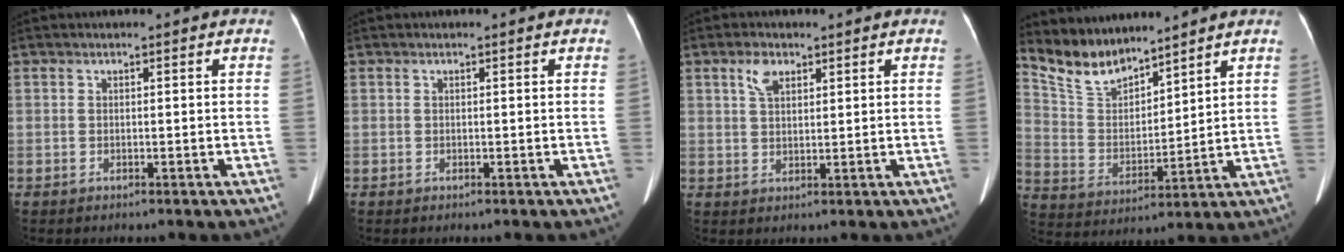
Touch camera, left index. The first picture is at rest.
{"total": 0.0}
{"total": 3.2, "force": [1.8, 1.6, 2.1], "torque": [-0.045, 0.009, 0.039]}
{"total": 9.1, "force": [8.6, 2.4, 1.7], "torque": [-0.048, 0.008, 0.182]}